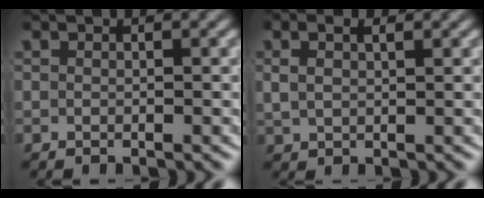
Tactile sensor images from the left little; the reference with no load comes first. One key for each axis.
{"total": 2.3, "fx": 1.0, "fy": 1.3, "fz": 1.6, "tx": -0.036, "ty": -0.002, "tz": 0.024}